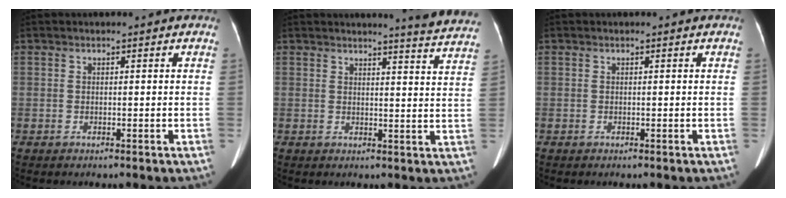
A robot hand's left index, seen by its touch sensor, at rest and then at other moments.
{"total": 10.2, "force": [9.8, -1.0, 2.6], "torque": [-0.030, -0.057, 0.091]}
{"total": 0.0}